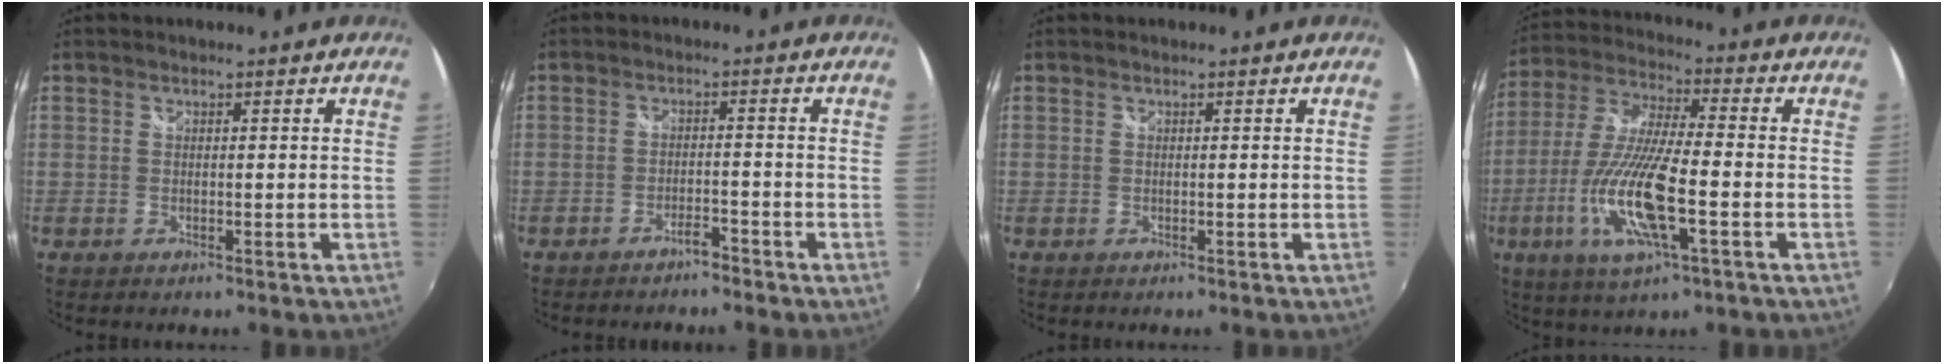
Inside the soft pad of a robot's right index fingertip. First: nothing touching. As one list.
[{"total": 2.7, "force": [-2.5, 0.6, 0.9], "torque": [-0.026, 0.001, -0.039]}, {"total": 0.0}, {"total": 16.0, "force": [-5.2, 3.1, 14.8], "torque": [-0.311, -0.017, -0.102]}]